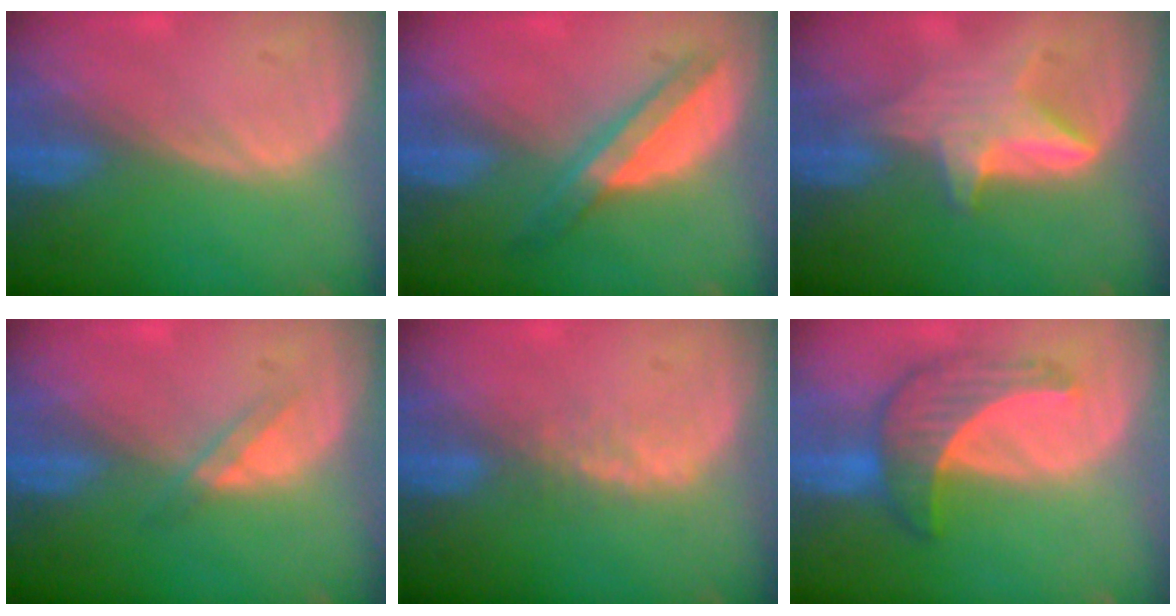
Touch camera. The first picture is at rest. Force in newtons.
{"total": 5.4, "press": 5.3, "slide": 1.3}
{"total": 6.1, "press": 5.7, "slide": 2.1}
{"total": 1.8, "press": 1.8, "slide": 0.2}
{"total": 1.9, "press": 1.8, "slide": 0.5}
{"total": 6.7, "press": 6.7, "slide": 0.7}